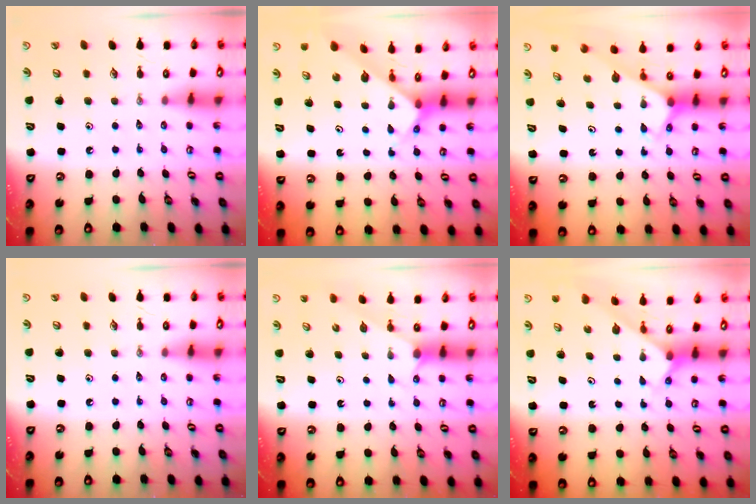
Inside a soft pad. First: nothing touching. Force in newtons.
{"total": 2.7, "press": 2.7, "slide": 0.1}
{"total": 2.6, "press": 2.6, "slide": 0.2}
{"total": 0.0}
{"total": 2.1, "press": 2.1, "slide": 0.3}
{"total": 1.9, "press": 1.9, "slide": 0.1}